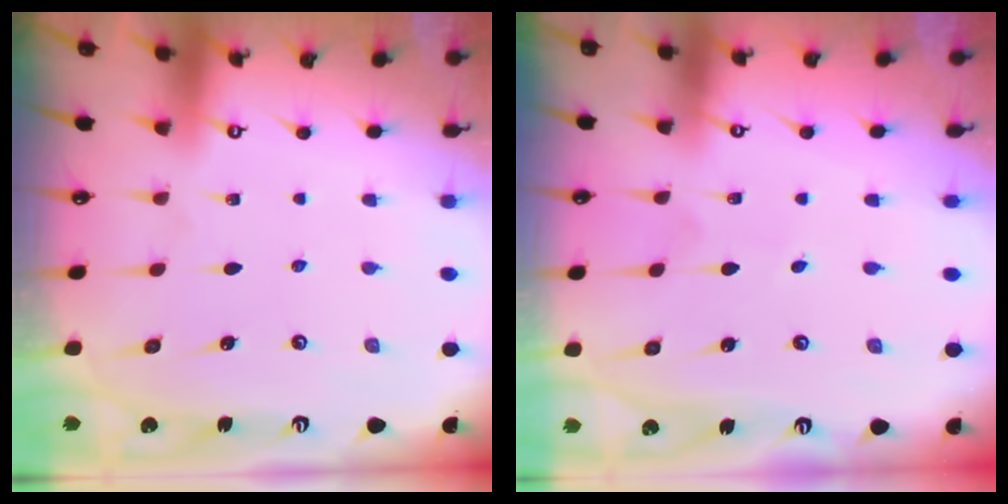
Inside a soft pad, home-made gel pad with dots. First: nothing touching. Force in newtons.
{"total": 1.0, "press": 1.0, "slide": 0.0}